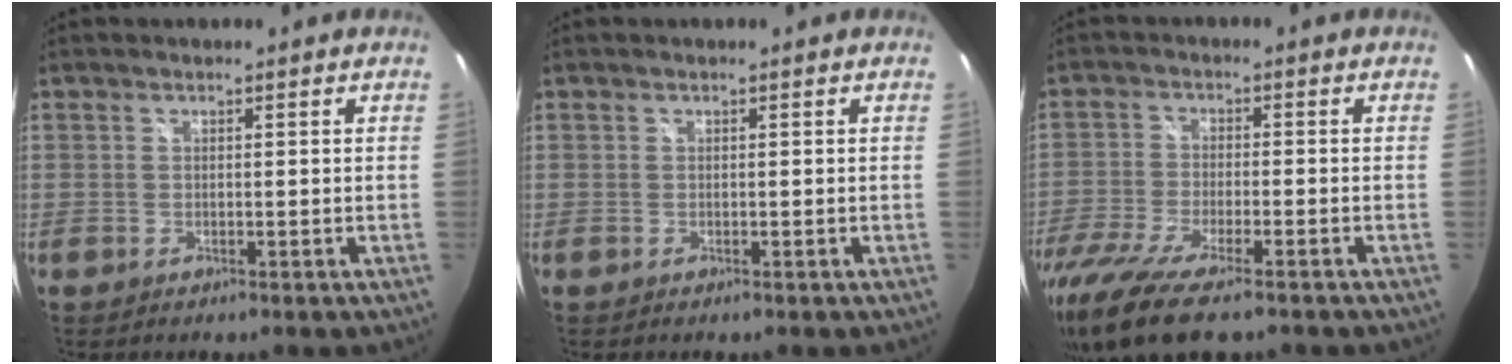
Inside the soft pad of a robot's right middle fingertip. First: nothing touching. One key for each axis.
{"total": 0.0}
{"total": 13.5, "fx": -9.9, "fy": 3.1, "fz": 8.7, "tx": -0.195, "ty": -0.056, "tz": -0.185}